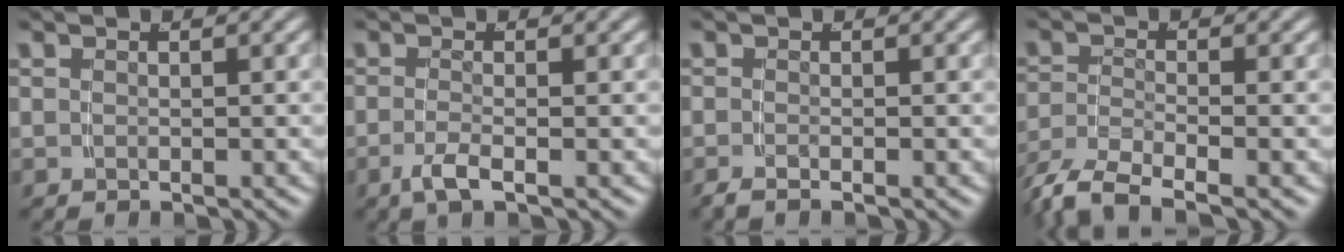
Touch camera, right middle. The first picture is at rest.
{"total": 2.1, "force": [-1.4, -0.1, 1.5], "torque": [-0.038, -0.010, -0.021]}
{"total": 1.1, "force": [-1.0, -0.1, 0.4], "torque": [-0.013, -0.007, -0.014]}
{"total": 6.4, "force": [-4.8, 2.7, 3.3], "torque": [-0.077, -0.028, -0.065]}